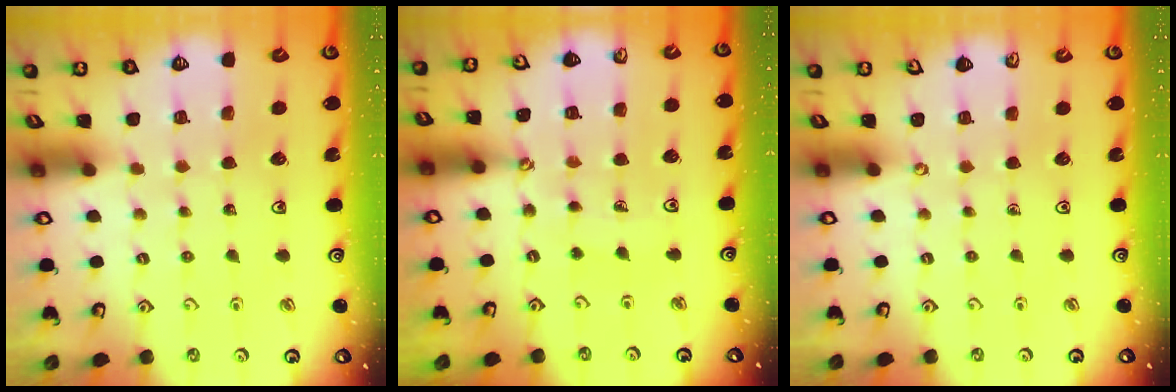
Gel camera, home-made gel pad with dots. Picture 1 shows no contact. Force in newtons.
{"total": 3.6, "press": 3.3, "slide": 1.3}
{"total": 0.0}